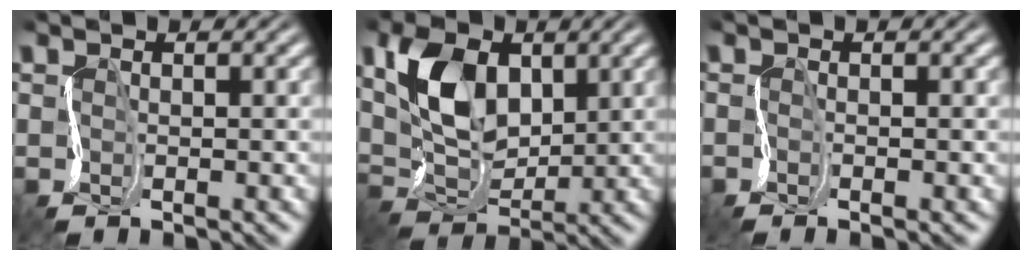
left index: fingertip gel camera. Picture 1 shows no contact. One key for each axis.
{"total": 6.7, "fx": 2.4, "fy": 4.1, "fz": 4.6, "tx": -0.099, "ty": 0.005, "tz": 0.040}
{"total": 1.8, "fx": -0.5, "fy": 0.6, "fz": 1.6, "tx": -0.018, "ty": -0.004, "tz": -0.010}